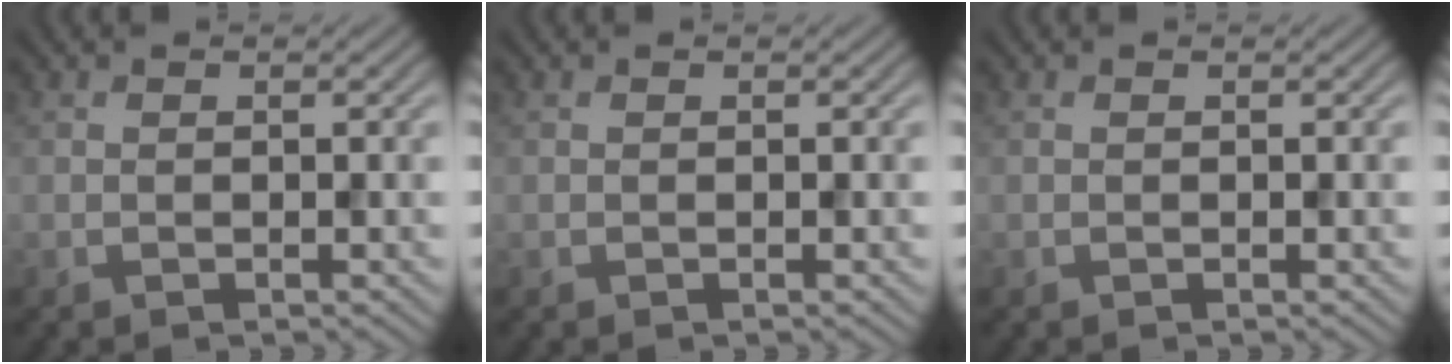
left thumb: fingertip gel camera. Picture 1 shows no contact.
{"total": 0.0}
{"total": 0.0}